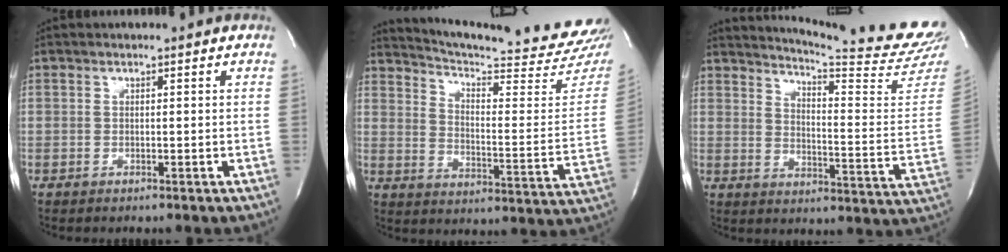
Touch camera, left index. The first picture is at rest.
{"total": 23.8, "force": [22.5, 0.2, 7.9], "torque": [-0.127, -0.123, 0.282]}
{"total": 21.1, "force": [19.8, -1.2, 7.3], "torque": [-0.120, -0.142, 0.234]}